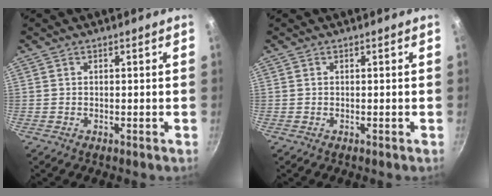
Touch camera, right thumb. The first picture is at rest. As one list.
[{"total": 0.0}]